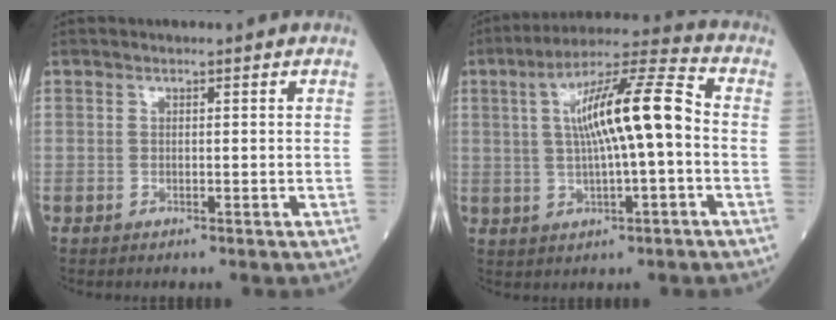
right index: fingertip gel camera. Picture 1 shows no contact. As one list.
[{"total": 13.0, "force": [0.8, 1.6, 12.9], "torque": [-0.223, 0.024, 0.009]}]